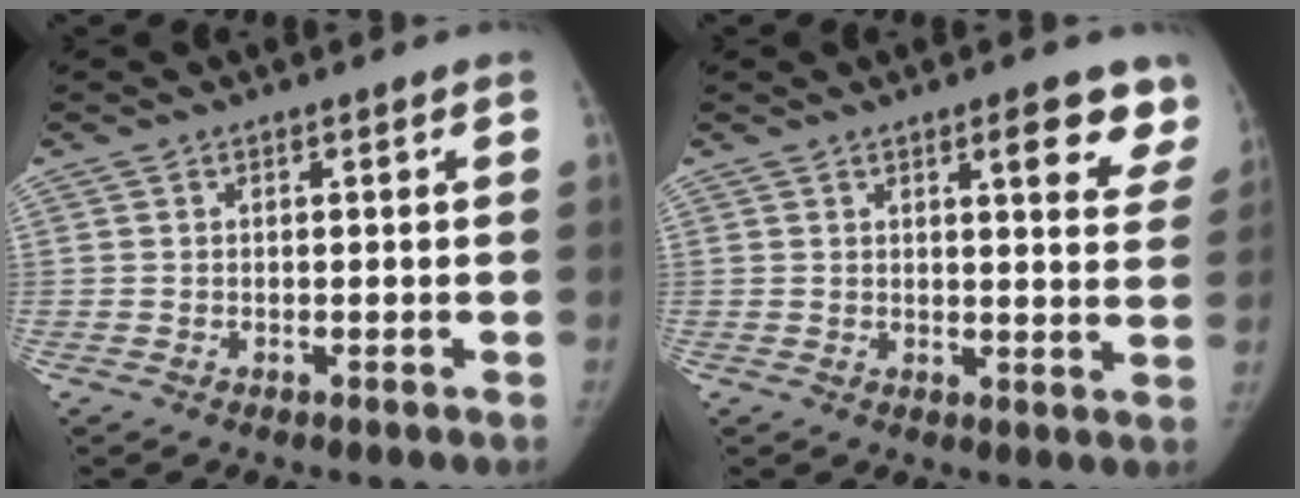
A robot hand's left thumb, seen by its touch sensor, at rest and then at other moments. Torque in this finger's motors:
{"motor_torque": [-0.22, 0.25, 0.60, -0.39, 0.00]}